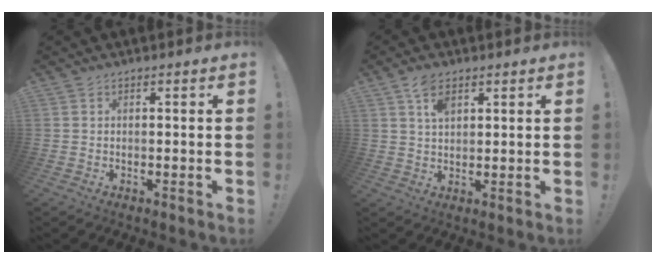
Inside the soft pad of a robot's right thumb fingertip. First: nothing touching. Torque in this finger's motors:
{"motor_torque": [0.43, 1.37, 0.24, 0.03, 0.00]}